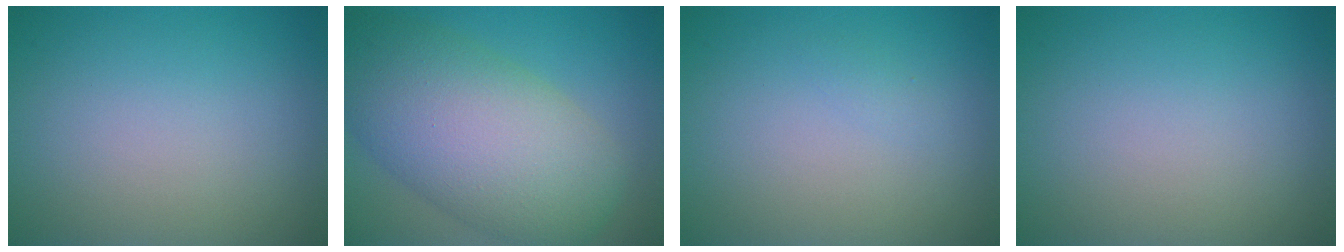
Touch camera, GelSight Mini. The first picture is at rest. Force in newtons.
{"total": 11.1, "press": 11.1, "slide": 0.4}
{"total": 0.5, "press": 0.5, "slide": 0.0}
{"total": 0.0}